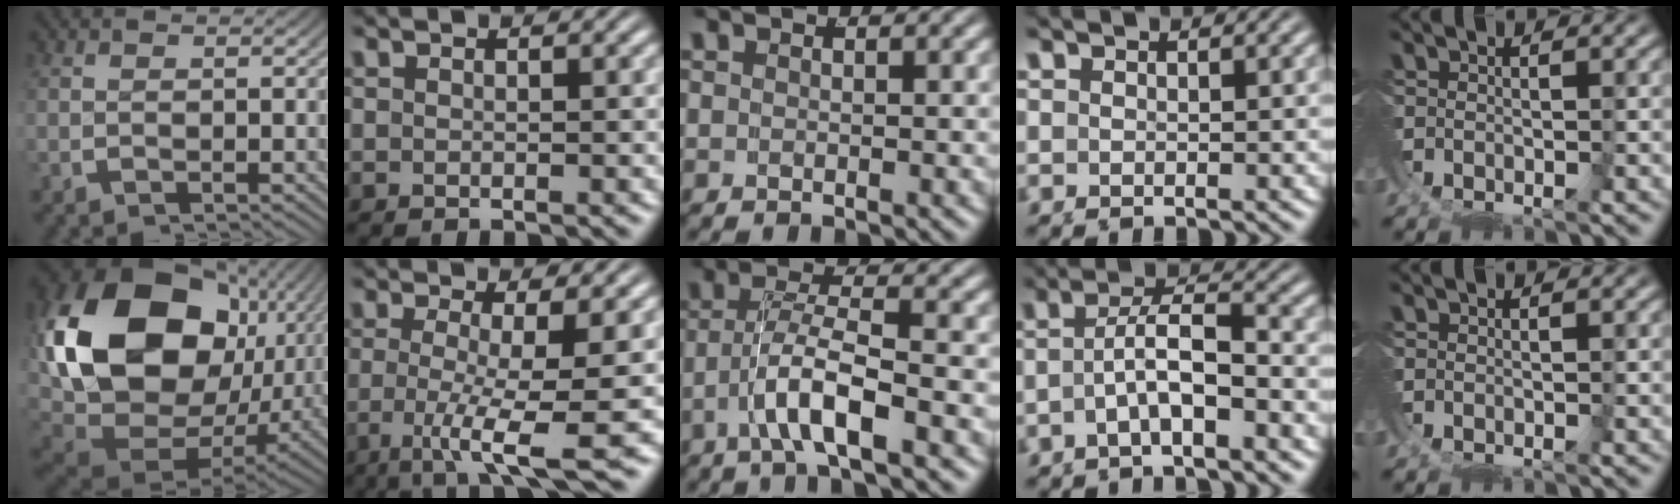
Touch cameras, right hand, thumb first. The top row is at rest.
{"thumb": {"total": 24.7, "force": [0.7, 16.6, 18.4], "torque": [-0.373, -0.058, 0.048]}, "index": {"total": 7.3, "force": [-4.7, 0.8, 5.5], "torque": [-0.107, -0.046, -0.051]}, "middle": {"total": 4.2, "force": [-1.7, 1.2, 3.6], "torque": [-0.060, 0.003, -0.032]}, "ring": {"total": 4.2, "force": [-0.4, 2.0, 3.7], "torque": [-0.068, -0.006, -0.007]}}